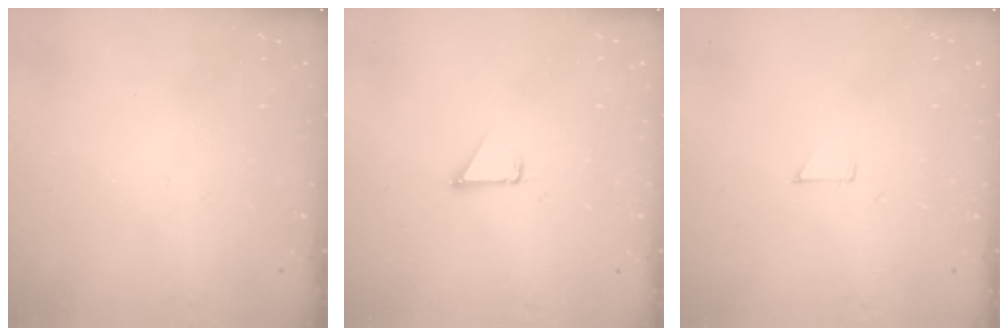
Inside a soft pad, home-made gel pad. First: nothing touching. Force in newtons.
{"total": 1.5, "press": 1.5, "slide": 0.1}
{"total": 4.1, "press": 4.1, "slide": 0.3}